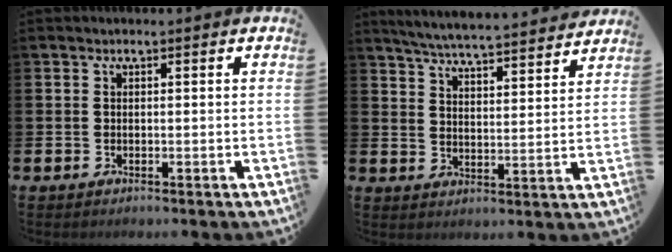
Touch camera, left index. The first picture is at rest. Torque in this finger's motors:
{"motor_torque": [0.94, -1.20, 0.59, 0.05]}